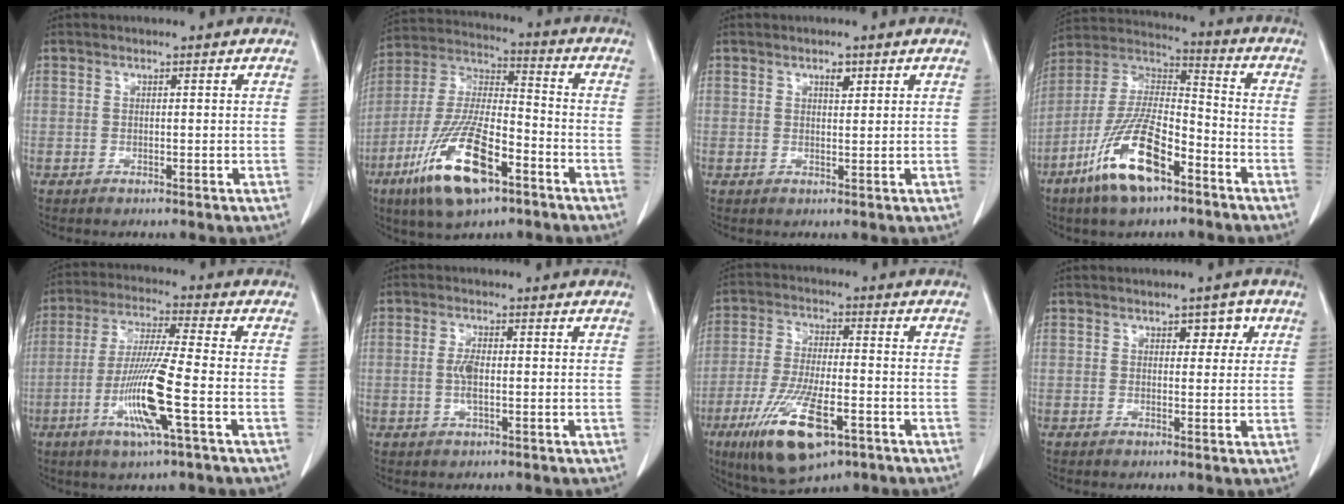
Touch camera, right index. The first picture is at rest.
{"total": 17.0, "force": [-8.6, 4.8, 13.9], "torque": [-0.291, -0.016, -0.153]}
{"total": 1.5, "force": [0.9, 0.6, 1.0], "torque": [-0.015, -0.004, 0.013]}
{"total": 16.1, "force": [-8.5, 4.6, 12.9], "torque": [-0.267, -0.013, -0.153]}
{"total": 11.9, "force": [-3.8, -0.2, 11.3], "torque": [-0.227, -0.016, -0.076]}
{"total": 3.1, "force": [-0.2, 0.9, 2.9], "torque": [-0.064, 0.000, -0.004]}
{"total": 13.9, "force": [-6.8, 3.8, 11.5], "torque": [-0.232, -0.024, -0.111]}
{"total": 3.0, "force": [1.3, 1.8, 2.0], "torque": [-0.019, 0.007, 0.015]}